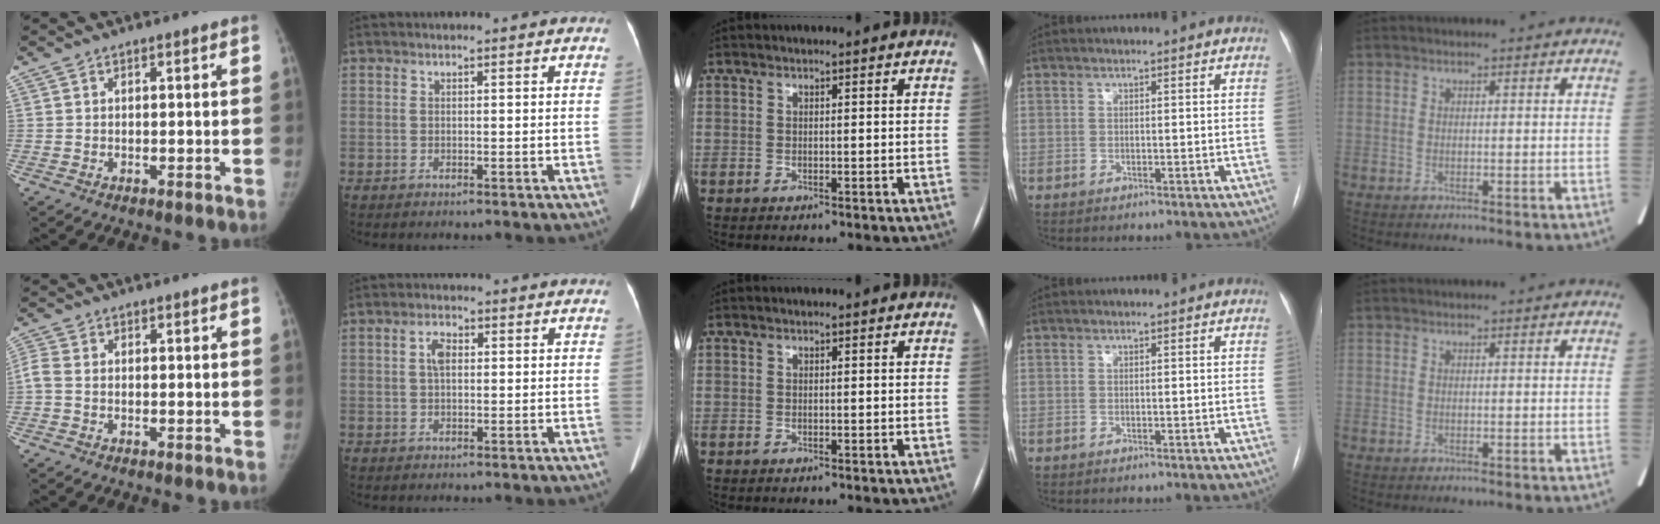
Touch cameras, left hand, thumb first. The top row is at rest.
{"thumb": {"total": 2.5, "force": [-0.5, 1.5, 1.9], "torque": [-0.052, -0.002, -0.020]}, "index": {"total": 2.8, "force": [0.6, 1.3, 2.4], "torque": [-0.049, 0.014, 0.010]}}